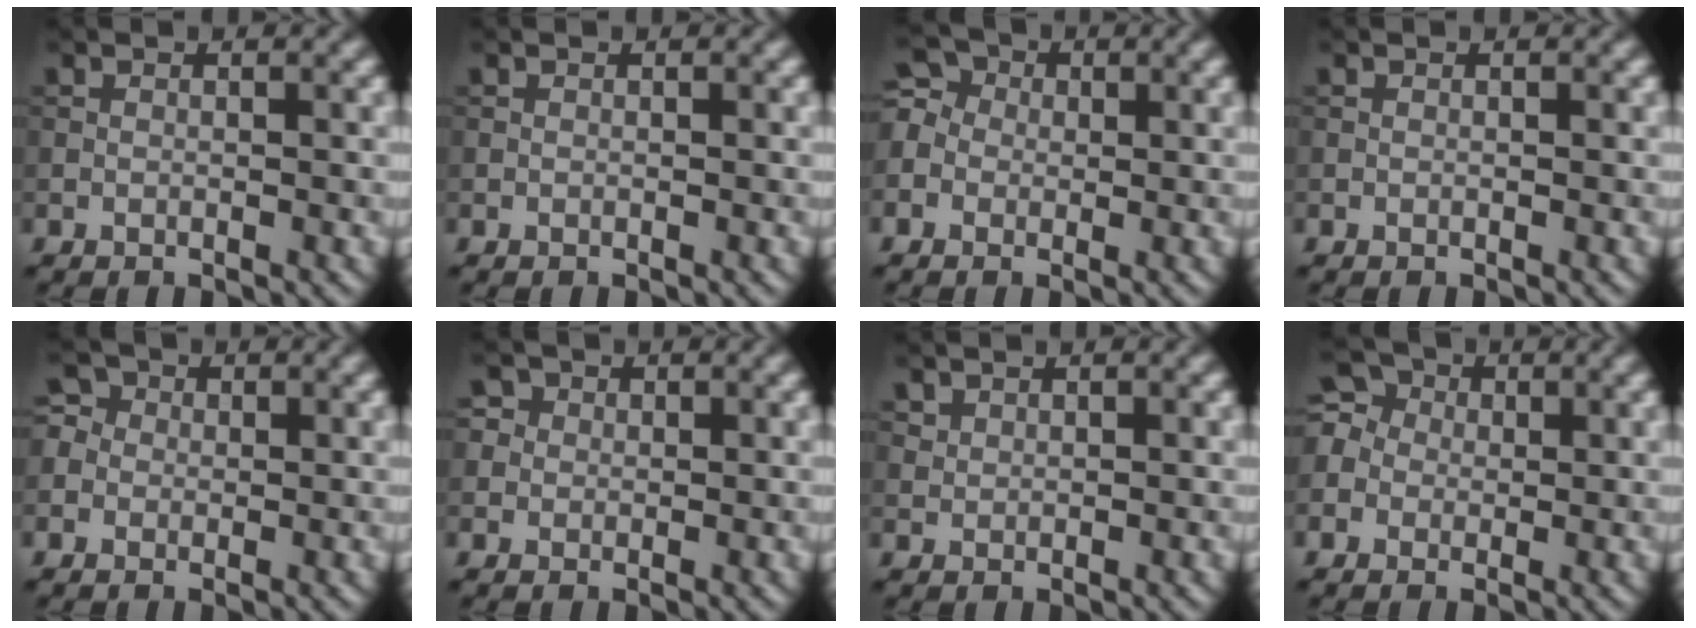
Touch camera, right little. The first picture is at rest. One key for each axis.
{"total": 0.0}
{"total": 3.5, "fx": -0.1, "fy": 3.2, "fz": 1.4, "tx": -0.021, "ty": 0.020, "tz": -0.015}
{"total": 0.0}
{"total": 2.9, "fx": 0.4, "fy": 2.7, "fz": 1.0, "tx": -0.004, "ty": 0.014, "tz": -0.016}
{"total": 2.9, "fx": 1.2, "fy": 2.5, "fz": 1.0, "tx": -0.010, "ty": 0.011, "tz": 0.004}
{"total": 0.9, "fx": 0.7, "fy": 0.6, "fz": 0.1, "tx": -0.002, "ty": -0.003, "tz": 0.018}
{"total": 4.4, "fx": 0.2, "fy": 4.0, "fz": 1.8, "tx": -0.033, "ty": 0.026, "tz": -0.018}